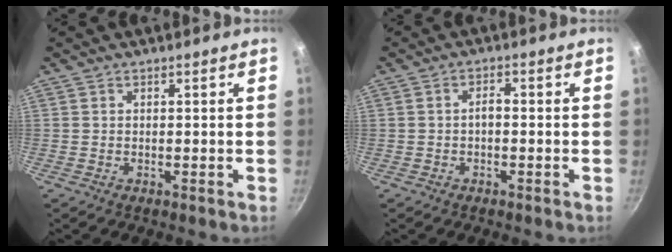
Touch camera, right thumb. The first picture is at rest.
{"total": 1.9, "force": [-0.5, 0.9, 1.6], "torque": [-0.024, 0.014, -0.011]}